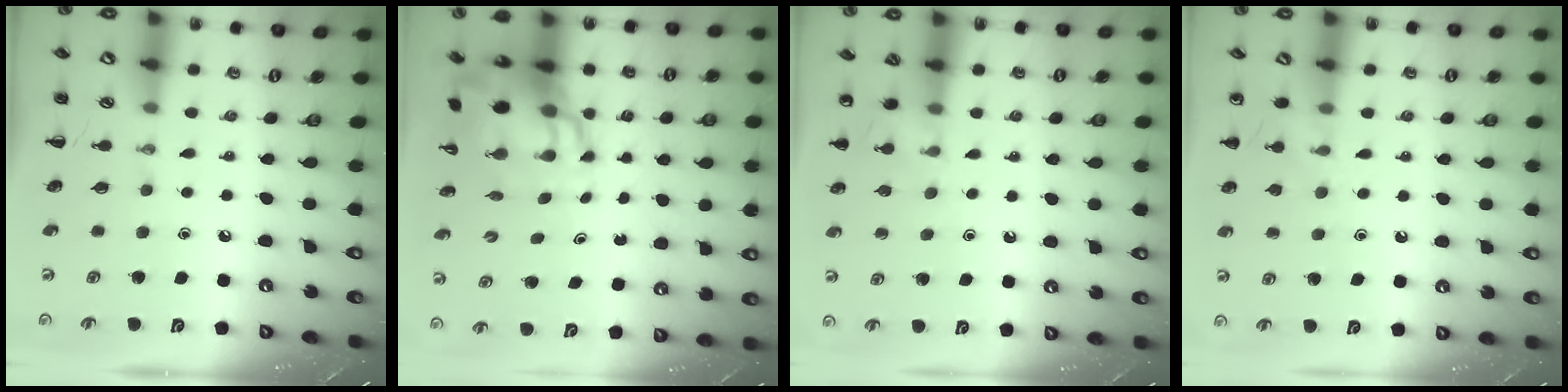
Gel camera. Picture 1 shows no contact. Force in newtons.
{"total": 9.5, "press": 9.2, "slide": 2.4}
{"total": 5.8, "press": 5.5, "slide": 1.9}
{"total": 8.0, "press": 7.8, "slide": 1.8}